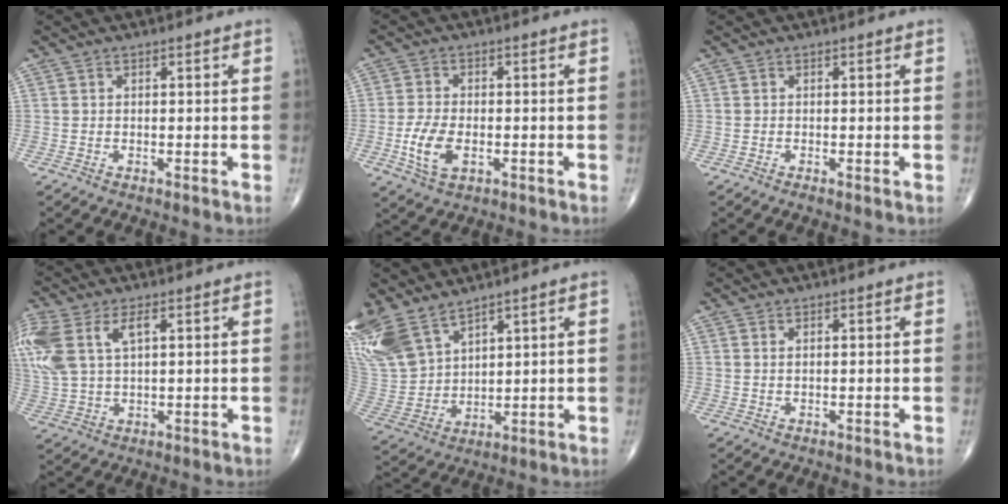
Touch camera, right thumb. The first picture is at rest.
{"total": 7.0, "force": [-1.9, 3.8, 5.5], "torque": [-0.114, 0.000, -0.034]}
{"total": 0.7, "force": [-0.3, 0.2, 0.6], "torque": [-0.012, -0.002, -0.009]}
{"total": 14.7, "force": [4.9, 8.0, 11.2], "torque": [-0.289, 0.007, 0.101]}
{"total": 14.8, "force": [10.5, 7.3, 7.4], "torque": [-0.165, -0.032, 0.227]}
{"total": 0.6, "force": [0.4, 0.2, 0.5], "torque": [-0.012, 0.001, 0.008]}